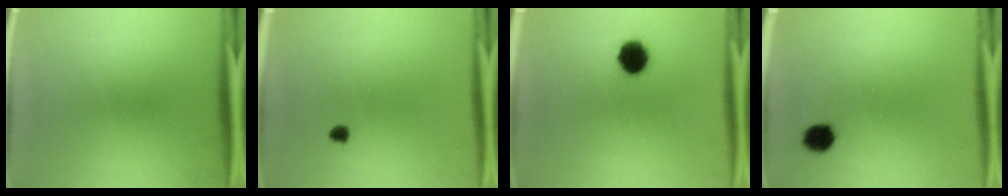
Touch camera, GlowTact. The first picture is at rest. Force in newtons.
{"total": 1.3}
{"total": 7.2}
{"total": 4.5}